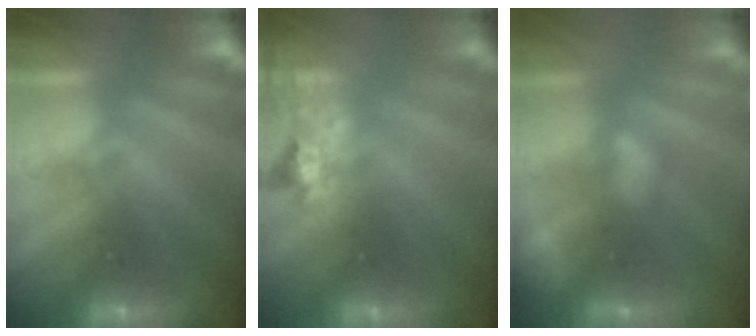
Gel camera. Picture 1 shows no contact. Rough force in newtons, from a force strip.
{"total": 2.4}
{"total": 2.9}